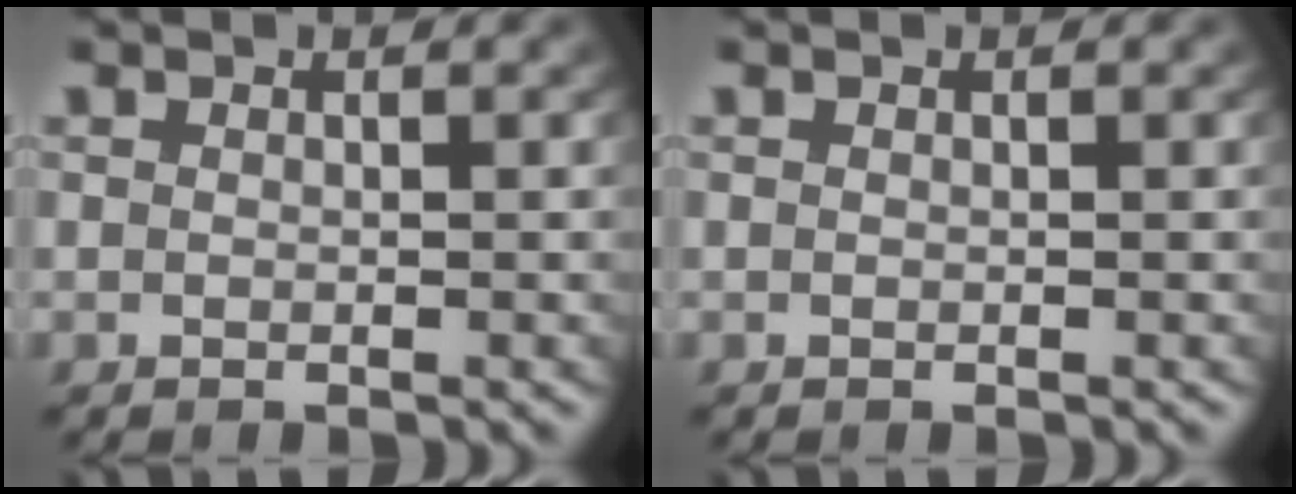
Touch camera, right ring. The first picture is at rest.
{"total": 0.0}